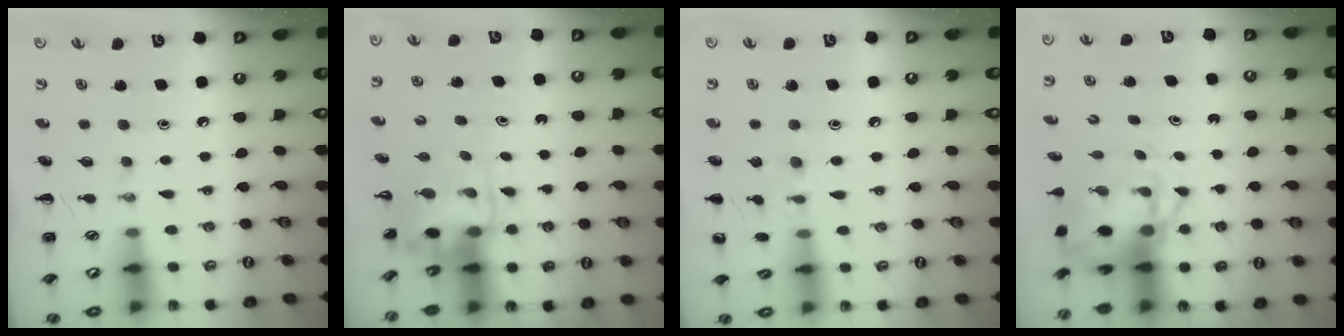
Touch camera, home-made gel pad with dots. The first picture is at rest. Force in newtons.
{"total": 3.9, "press": 3.8, "slide": 0.8}
{"total": 7.8, "press": 7.6, "slide": 2.0}
{"total": 5.4, "press": 5.3, "slide": 0.7}